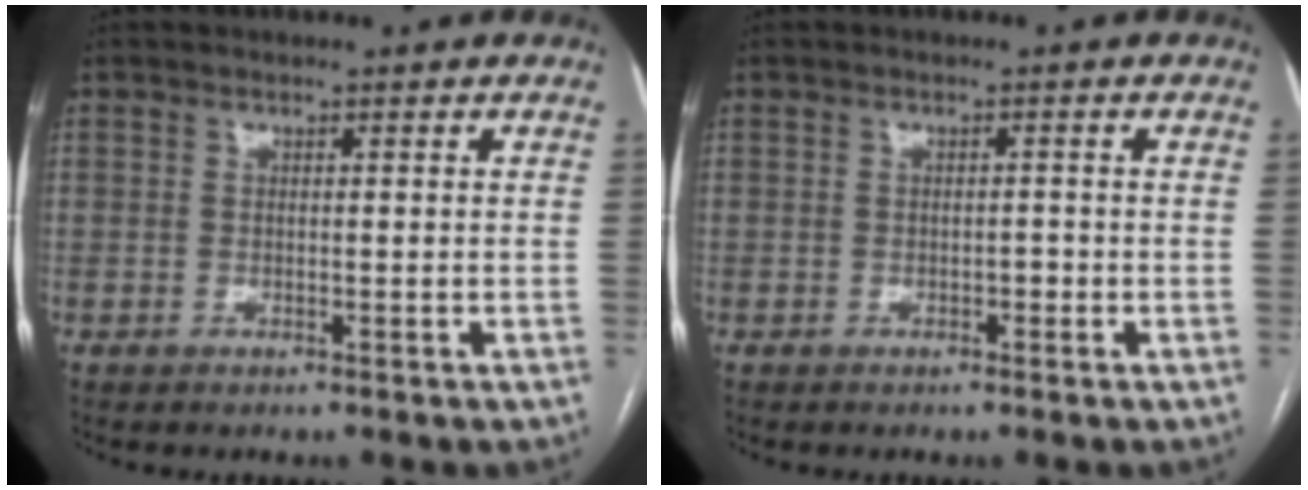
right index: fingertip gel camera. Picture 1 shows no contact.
{"total": 0.9, "force": [-0.4, 0.5, 0.7], "torque": [-0.009, 0.002, -0.007]}